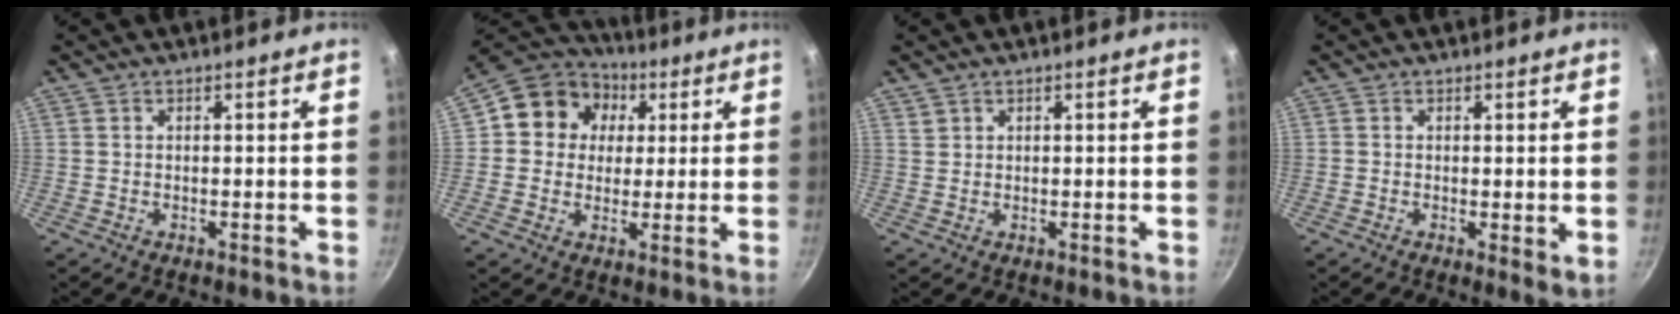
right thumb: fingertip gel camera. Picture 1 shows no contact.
{"total": 12.5, "force": [3.0, 11.0, 5.3], "torque": [-0.061, 0.013, 0.030]}
{"total": 0.9, "force": [0.6, 0.6, 0.1], "torque": [0.005, 0.007, 0.014]}
{"total": 2.5, "force": [0.3, 1.1, 2.2], "torque": [-0.033, -0.009, 0.004]}